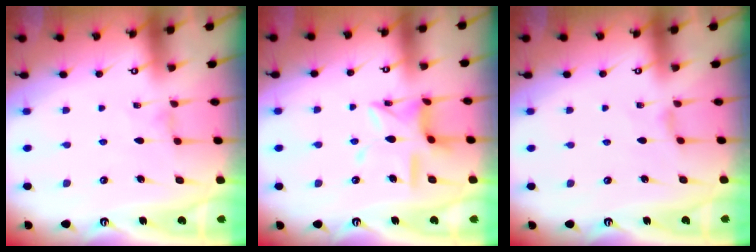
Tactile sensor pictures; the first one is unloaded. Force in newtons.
{"total": 12.5, "press": 12.5, "slide": 1.1}
{"total": 2.0, "press": 1.9, "slide": 0.5}